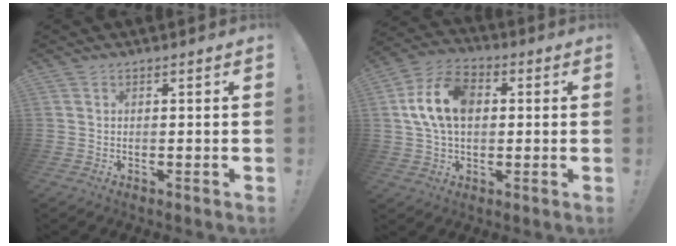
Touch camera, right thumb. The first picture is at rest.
{"total": 14.3, "force": [2.1, 9.7, 10.2], "torque": [-0.191, 0.013, 0.043]}